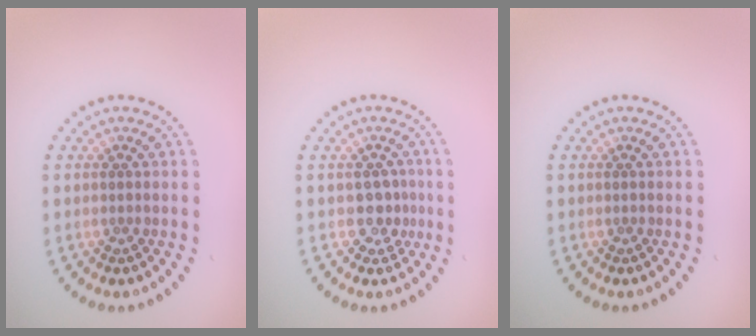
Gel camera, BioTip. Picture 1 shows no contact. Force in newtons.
{"total": 2.2, "press": 1.6, "slide": 1.5}
{"total": 0.0}